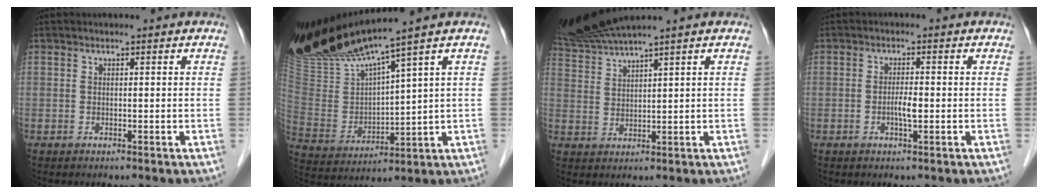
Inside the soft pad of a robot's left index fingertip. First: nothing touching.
{"total": 17.1, "force": [14.2, -0.2, 9.6], "torque": [-0.190, -0.007, 0.281]}
{"total": 6.1, "force": [5.5, -1.9, 1.9], "torque": [-0.055, 0.001, 0.118]}
{"total": 2.2, "force": [-0.4, 0.3, 2.2], "torque": [-0.042, 0.000, -0.008]}